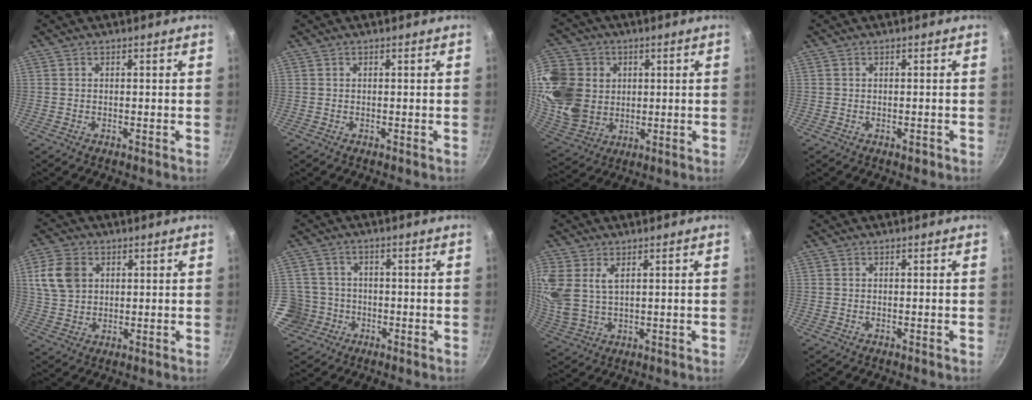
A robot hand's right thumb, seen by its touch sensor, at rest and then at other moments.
{"total": 0.0}
{"total": 21.1, "force": [4.3, 17.5, 11.1], "torque": [-0.233, -0.010, 0.094]}
{"total": 1.0, "force": [-0.5, 0.6, 0.6], "torque": [-0.007, 0.004, -0.005]}
{"total": 8.8, "force": [2.6, 6.6, 5.1], "torque": [-0.087, 0.003, 0.052]}
{"total": 9.0, "force": [-2.6, 8.3, 2.2], "torque": [-0.032, 0.028, -0.045]}
{"total": 11.1, "force": [3.9, 6.9, 7.7], "torque": [-0.180, -0.001, 0.088]}
{"total": 0.0}